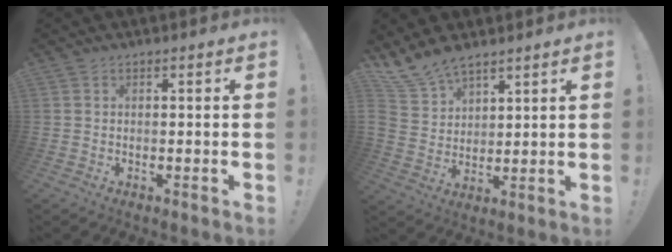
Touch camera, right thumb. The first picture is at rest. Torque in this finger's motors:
{"motor_torque": [0.88, 0.94, 0.63, 0.62, 0.08]}